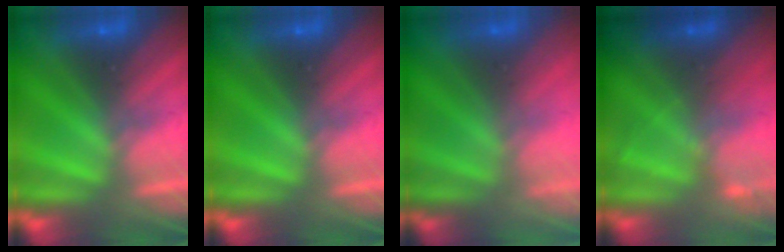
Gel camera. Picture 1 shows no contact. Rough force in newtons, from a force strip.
{"total": 0.0}
{"total": 2.9}
{"total": 2.3}